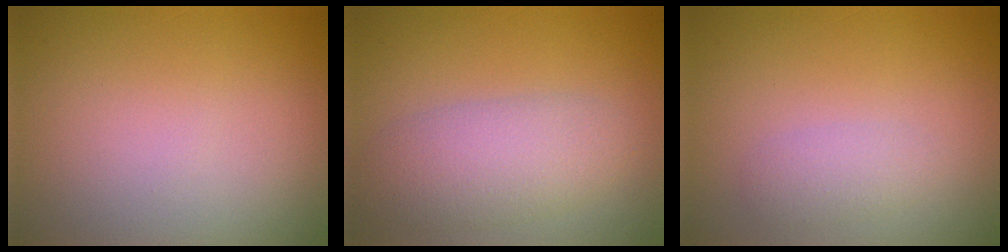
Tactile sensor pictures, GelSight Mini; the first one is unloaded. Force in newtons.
{"total": 4.1, "press": 4.1, "slide": 0.2}
{"total": 1.5, "press": 1.5, "slide": 0.1}